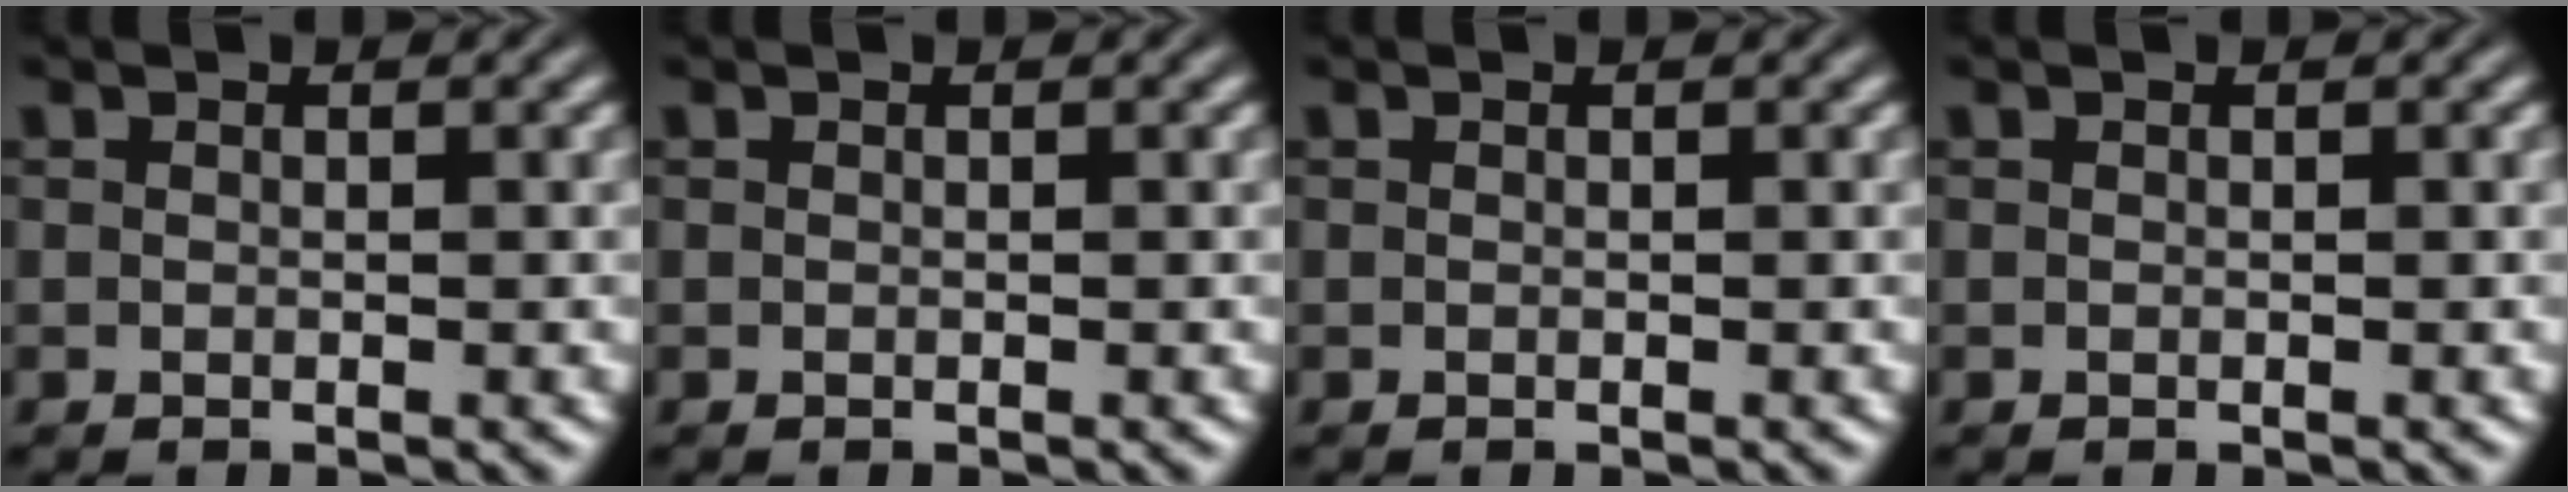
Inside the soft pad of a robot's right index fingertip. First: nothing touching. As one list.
[{"total": 0.0}, {"total": 0.0}, {"total": 0.0}]